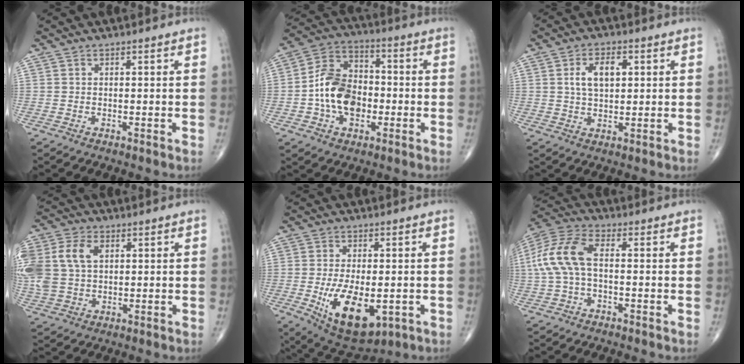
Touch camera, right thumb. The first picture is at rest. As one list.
[{"total": 13.5, "force": [-2.3, 9.5, 9.3], "torque": [-0.141, 0.032, -0.049]}, {"total": 6.6, "force": [1.6, 3.8, 5.2], "torque": [-0.085, 0.003, 0.028]}, {"total": 15.2, "force": [3.3, 10.7, 10.3], "torque": [-0.260, 0.013, 0.066]}, {"total": 13.6, "force": [-3.4, 6.9, 11.3], "torque": [-0.181, -0.012, -0.035]}, {"total": 11.0, "force": [0.0, 5.6, 9.4], "torque": [-0.218, 0.031, -0.006]}]